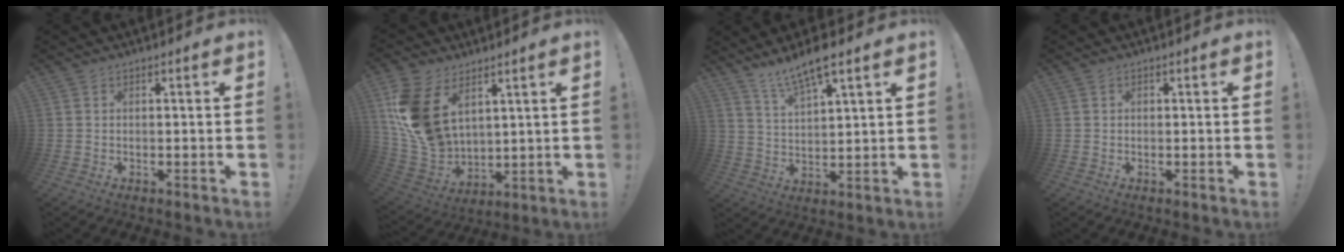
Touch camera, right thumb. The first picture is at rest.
{"total": 17.2, "force": [7.0, 11.2, 11.0], "torque": [-0.226, -0.042, 0.135]}
{"total": 9.7, "force": [7.6, 1.7, 5.7], "torque": [-0.102, -0.042, 0.133]}
{"total": 0.5, "force": [0.0, 0.5, 0.2], "torque": [-0.012, 0.005, 0.001]}